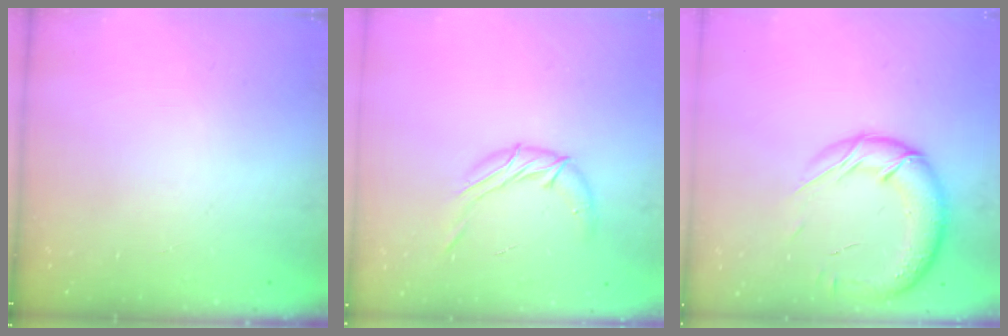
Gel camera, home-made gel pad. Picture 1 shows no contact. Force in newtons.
{"total": 9.5, "press": 9.5, "slide": 0.7}
{"total": 19.3, "press": 18.8, "slide": 4.3}